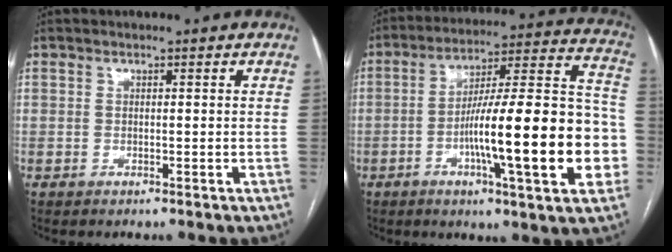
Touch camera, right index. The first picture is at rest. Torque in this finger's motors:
{"motor_torque": [1.12, -0.41, 0.63, 0.21]}